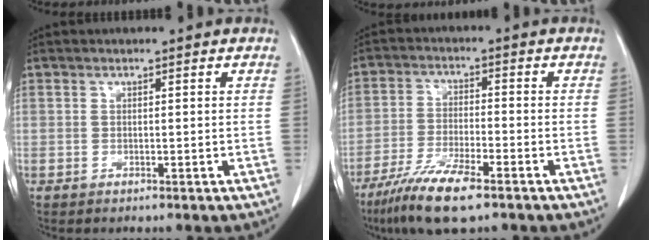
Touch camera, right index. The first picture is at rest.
{"total": 9.7, "force": [-6.6, 1.6, 6.9], "torque": [-0.134, -0.023, -0.120]}